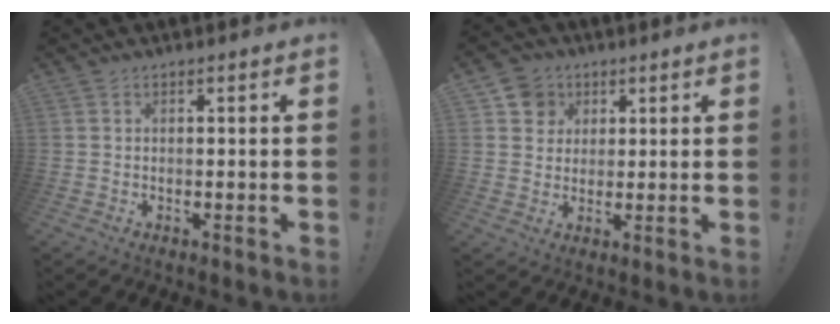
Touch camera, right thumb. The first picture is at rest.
{"total": 7.2, "force": [3.4, 6.2, 1.4], "torque": [-0.018, -0.017, 0.069]}